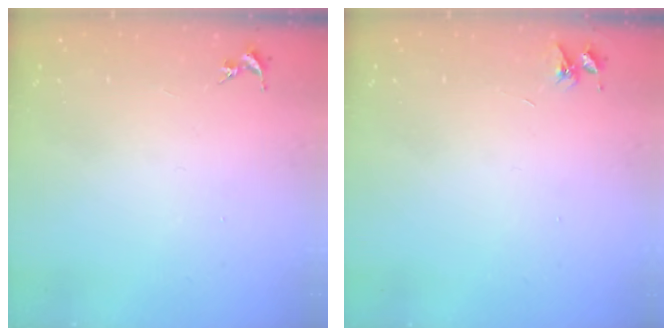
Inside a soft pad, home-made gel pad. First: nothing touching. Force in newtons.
{"total": 3.6, "press": 3.6, "slide": 0.5}